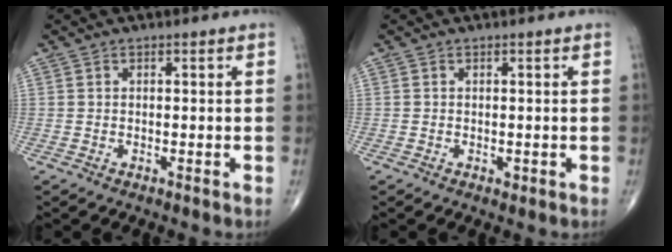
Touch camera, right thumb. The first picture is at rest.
{"total": 1.1, "force": [-0.4, 0.8, 0.7], "torque": [-0.007, -0.001, -0.006]}